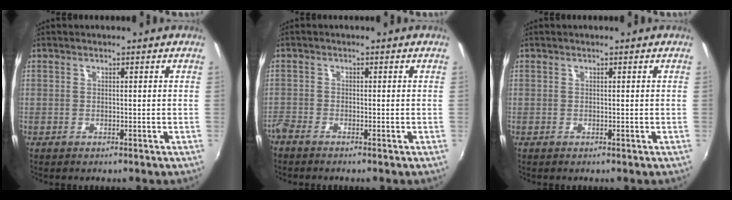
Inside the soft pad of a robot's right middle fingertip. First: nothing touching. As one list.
[{"total": 2.5, "force": [-2.2, 0.6, 0.9], "torque": [-0.031, -0.008, -0.049]}, {"total": 0.0}]